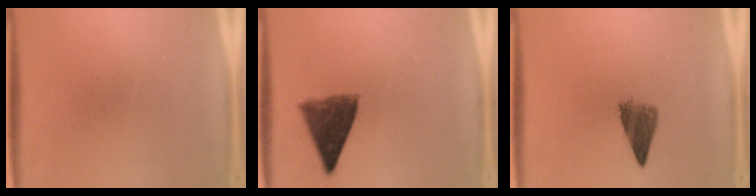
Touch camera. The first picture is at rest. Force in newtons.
{"total": 8.0}
{"total": 4.3}